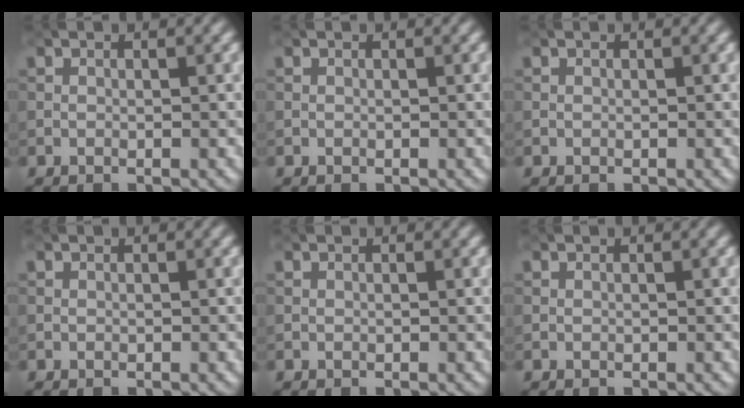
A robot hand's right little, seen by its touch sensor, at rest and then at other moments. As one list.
[{"total": 0.0}, {"total": 0.0}, {"total": 0.0}, {"total": 0.0}, {"total": 0.0}]